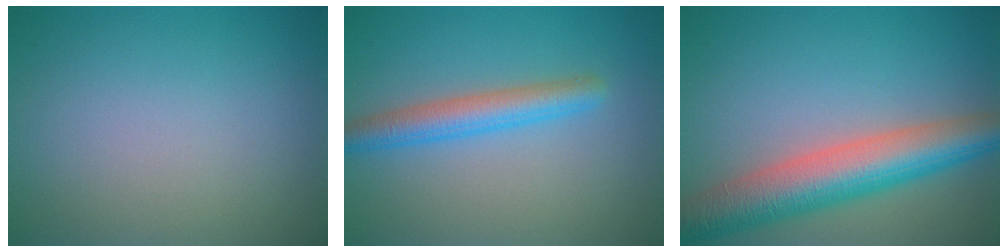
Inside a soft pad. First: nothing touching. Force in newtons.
{"total": 3.5, "press": 3.5, "slide": 0.1}
{"total": 8.2, "press": 8.2, "slide": 0.3}